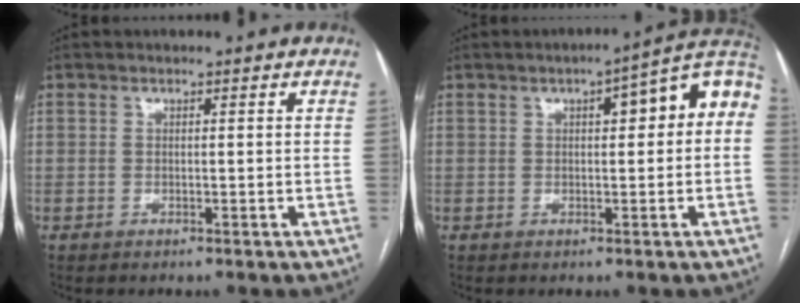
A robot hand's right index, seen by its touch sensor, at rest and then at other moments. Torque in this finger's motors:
{"motor_torque": [1.01, 0.07, 0.35, 0.08]}